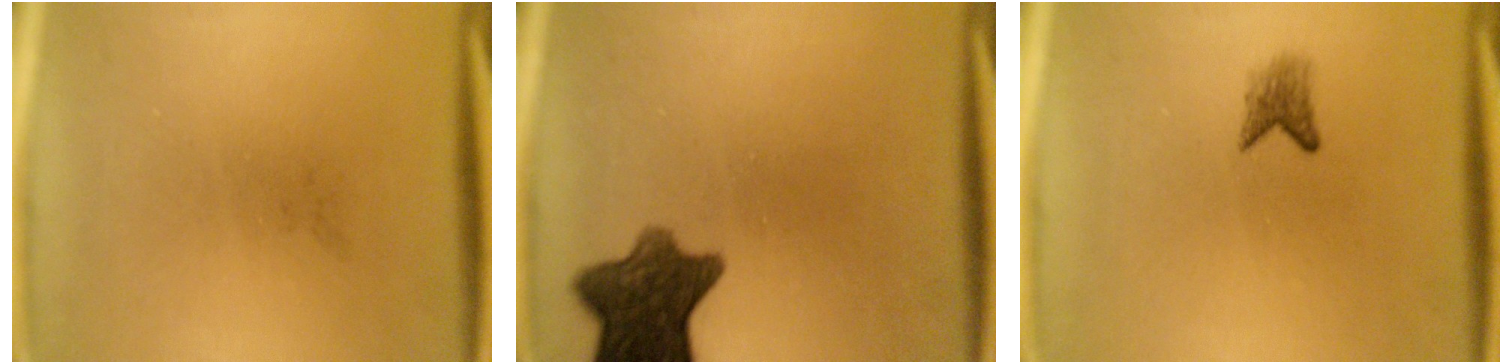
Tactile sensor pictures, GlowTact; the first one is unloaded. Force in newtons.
{"total": 9.5}
{"total": 1.8}